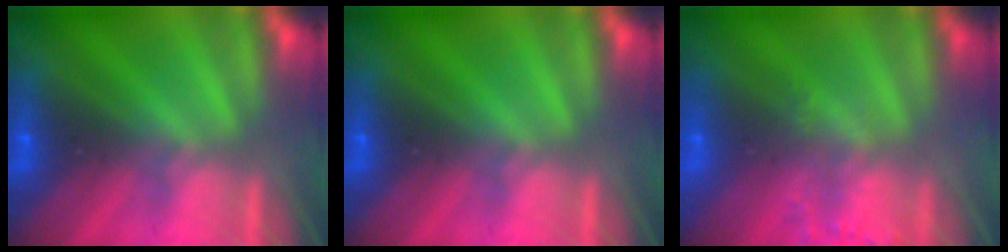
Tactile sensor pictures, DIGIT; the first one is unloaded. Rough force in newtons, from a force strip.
{"total": 0.0}
{"total": 1.9}